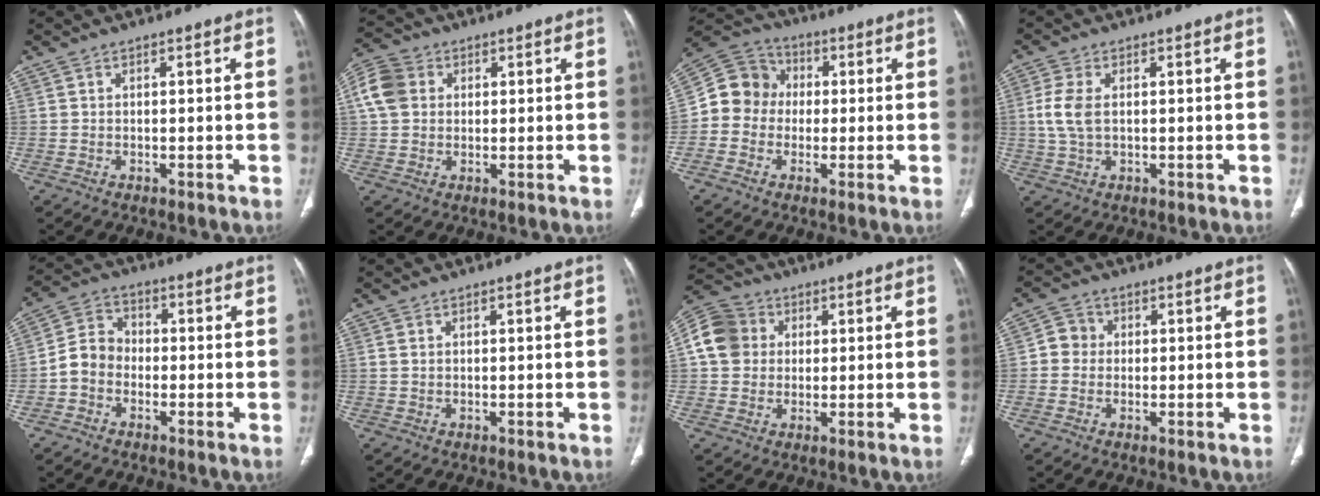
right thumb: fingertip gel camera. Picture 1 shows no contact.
{"total": 7.6, "force": [1.8, 6.2, 4.0], "torque": [-0.076, 0.012, 0.029]}
{"total": 10.1, "force": [-0.2, 9.3, 3.9], "torque": [-0.047, 0.033, -0.017]}
{"total": 5.3, "force": [0.5, 2.8, 4.4], "torque": [-0.114, 0.006, 0.010]}
{"total": 6.4, "force": [-1.8, 5.3, 3.1], "torque": [-0.041, 0.027, -0.047]}
{"total": 0.6, "force": [0.2, 0.4, 0.4], "torque": [-0.009, 0.001, 0.006]}
{"total": 9.8, "force": [1.8, 8.6, 4.2], "torque": [-0.072, 0.013, 0.022]}
{"total": 3.8, "force": [0.0, 3.6, 1.2], "torque": [0.000, 0.008, -0.008]}